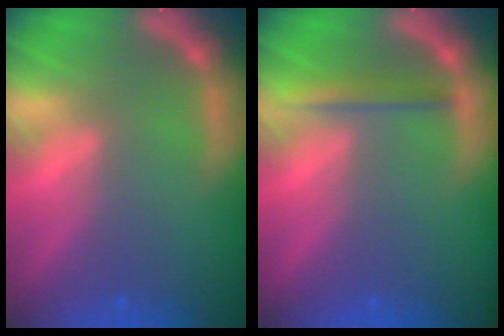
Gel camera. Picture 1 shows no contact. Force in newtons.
{"total": 2.0}